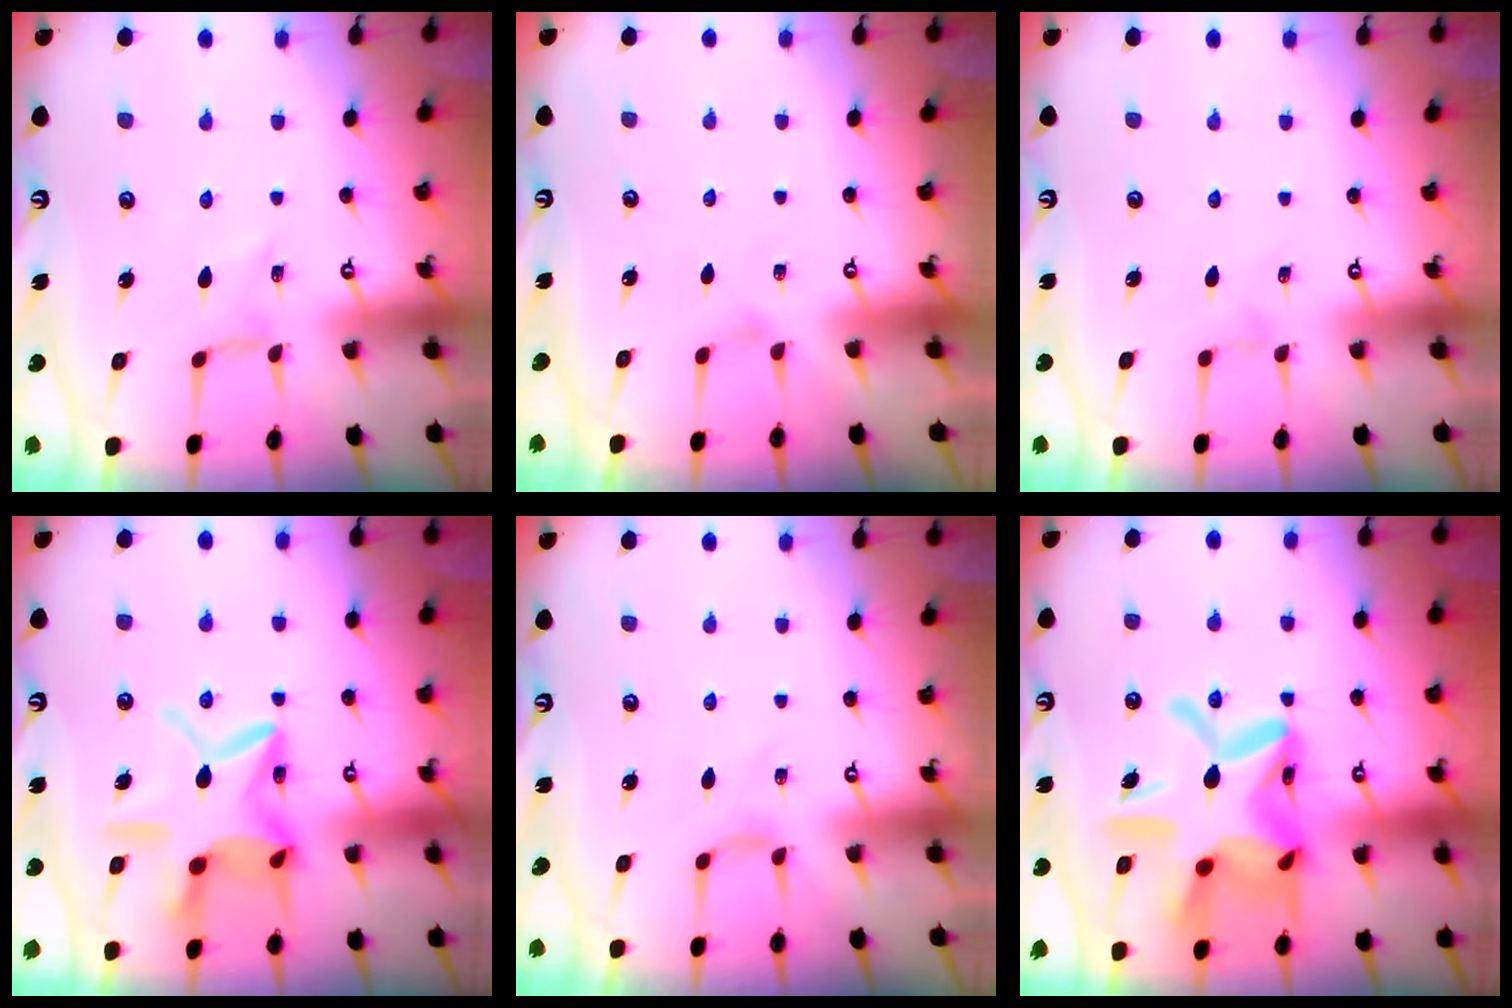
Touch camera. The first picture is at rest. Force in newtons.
{"total": 0.0}
{"total": 1.0, "press": 1.0, "slide": 0.2}
{"total": 15.6, "press": 15.6, "slide": 1.2}
{"total": 2.6, "press": 2.6, "slide": 0.4}
{"total": 23.5, "press": 23.4, "slide": 2.1}